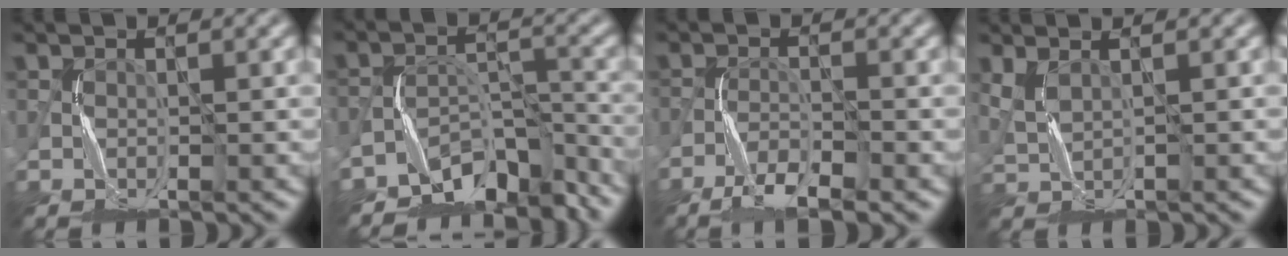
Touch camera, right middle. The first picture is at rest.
{"total": 7.1, "force": [-6.4, 2.6, 1.5], "torque": [0.000, -0.007, -0.113]}
{"total": 4.2, "force": [-3.5, 0.6, 2.3], "torque": [-0.041, -0.001, -0.067]}
{"total": 1.7, "force": [1.2, 0.5, 1.1], "torque": [-0.033, 0.007, 0.029]}